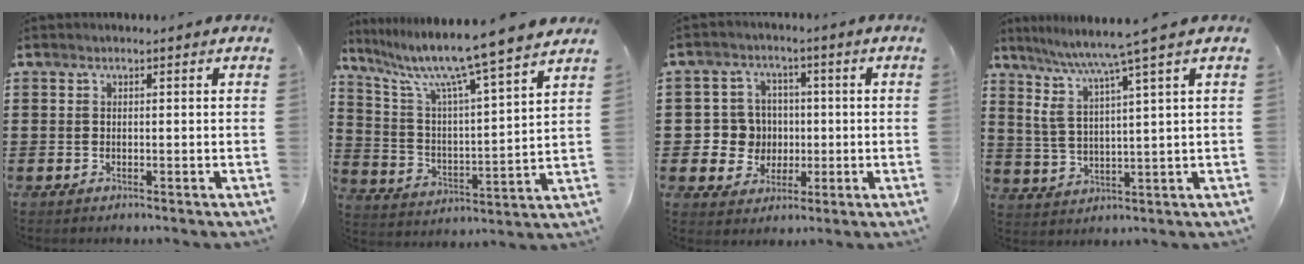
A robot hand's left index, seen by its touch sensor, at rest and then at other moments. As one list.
[{"total": 10.2, "force": [8.5, -1.1, 5.6], "torque": [-0.141, -0.062, 0.134]}, {"total": 6.3, "force": [0.1, 6.2, 1.0], "torque": [-0.048, 0.016, 0.006]}, {"total": 6.1, "force": [4.3, -0.8, 4.3], "torque": [-0.101, -0.028, 0.066]}]